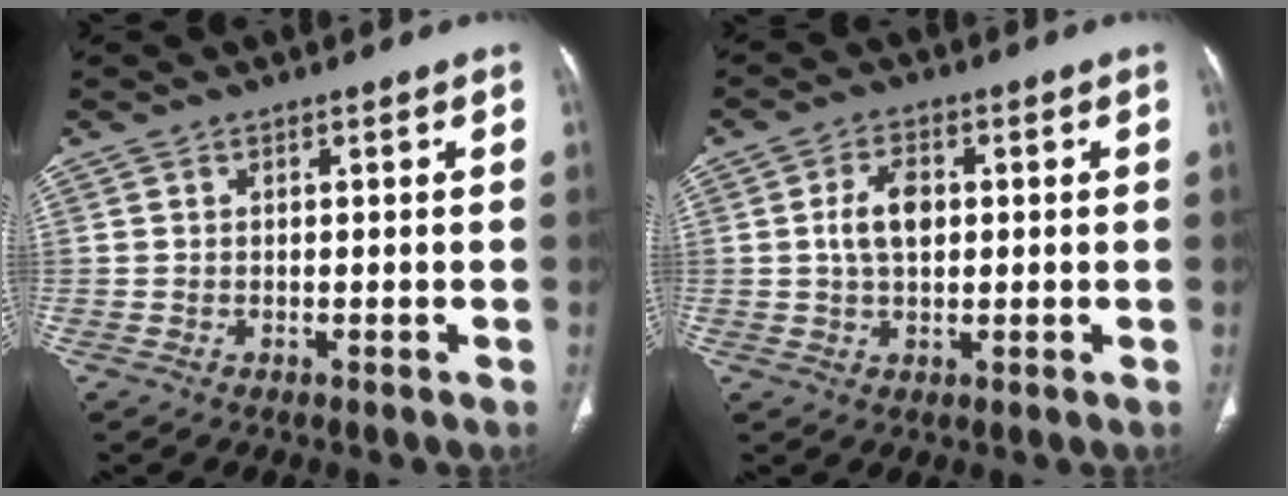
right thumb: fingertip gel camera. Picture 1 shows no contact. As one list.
[{"total": 5.8, "force": [0.7, 3.5, 4.6], "torque": [-0.084, 0.004, 0.010]}]